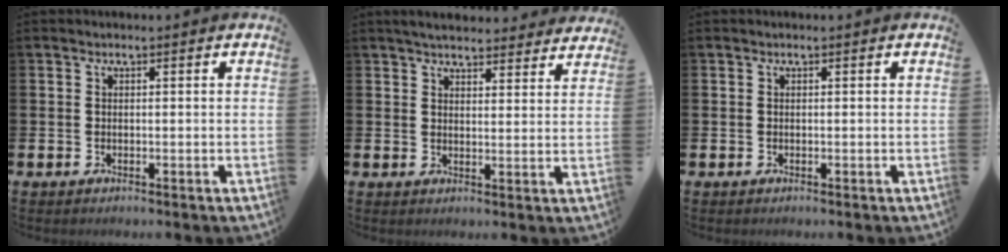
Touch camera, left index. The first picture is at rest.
{"total": 4.4, "force": [4.3, 0.8, 0.8], "torque": [-0.022, -0.022, 0.077]}
{"total": 0.0}